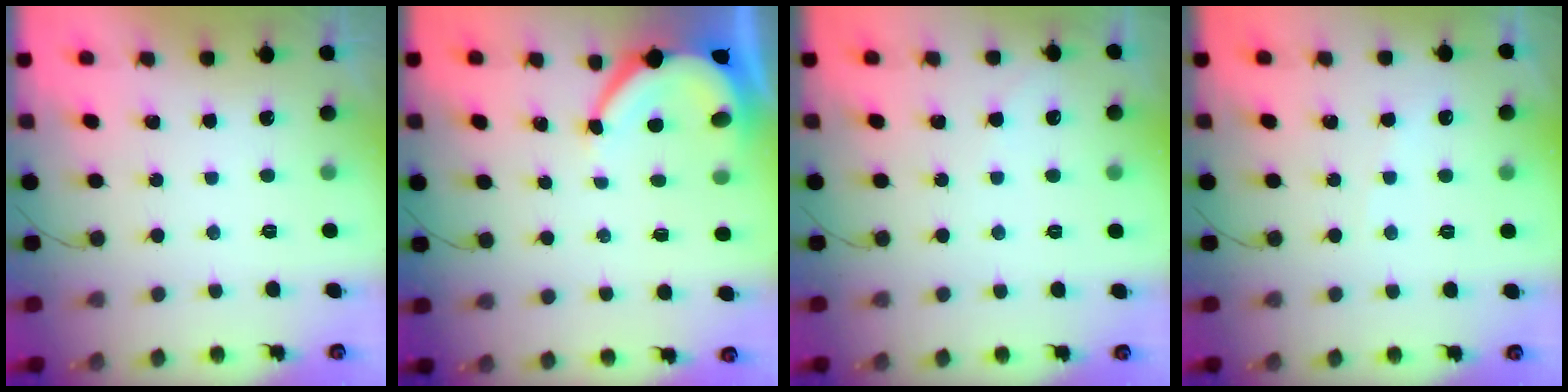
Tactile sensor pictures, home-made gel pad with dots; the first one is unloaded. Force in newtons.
{"total": 5.6, "press": 5.6, "slide": 0.5}
{"total": 2.9, "press": 2.9, "slide": 0.4}
{"total": 1.8, "press": 1.7, "slide": 0.3}